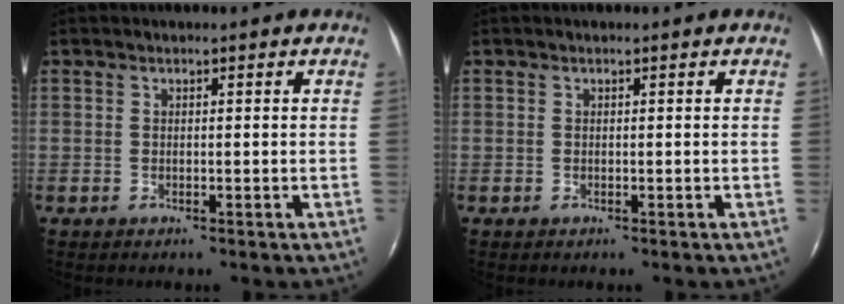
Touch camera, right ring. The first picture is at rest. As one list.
[{"total": 0.0}]